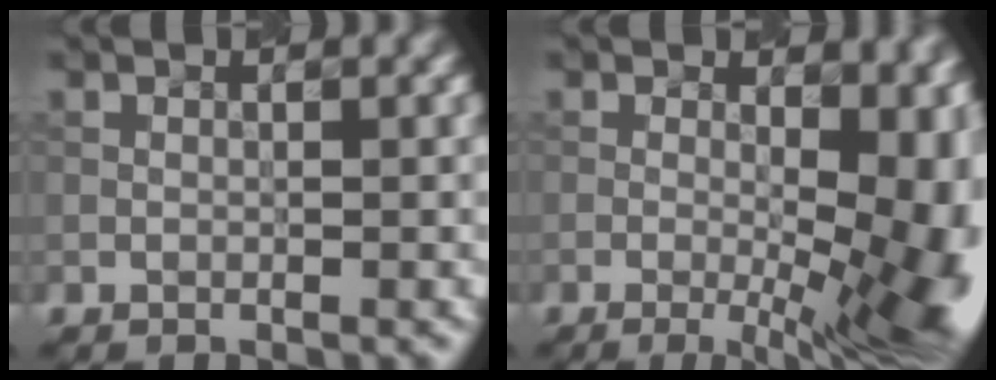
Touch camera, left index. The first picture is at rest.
{"total": 16.7, "force": [-1.5, 7.8, 14.7], "torque": [-0.136, 0.013, 0.007]}